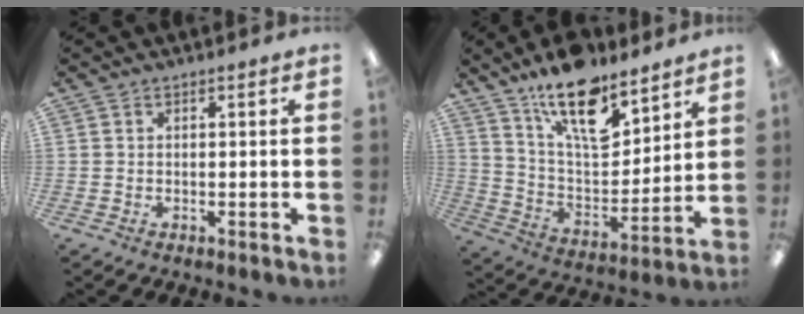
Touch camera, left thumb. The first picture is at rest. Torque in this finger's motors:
{"motor_torque": [1.55, 0.79, 1.76, -1.01, 0.15]}